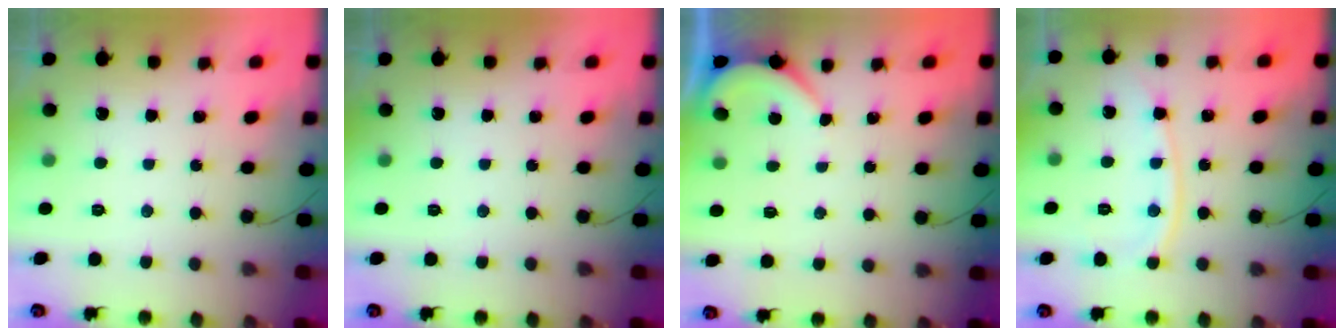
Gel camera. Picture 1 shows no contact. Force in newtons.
{"total": 0.0}
{"total": 2.2, "press": 2.2, "slide": 0.4}
{"total": 9.0, "press": 9.0, "slide": 0.2}